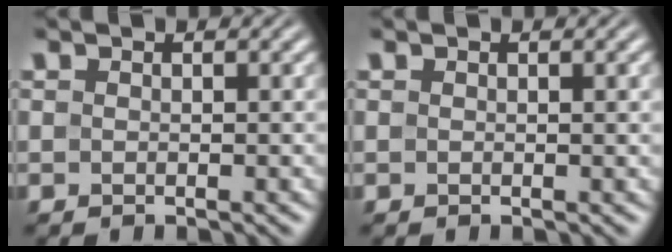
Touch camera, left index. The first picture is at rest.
{"total": 1.1, "force": [0.3, 0.3, 1.1], "torque": [-0.012, 0.004, 0.003]}